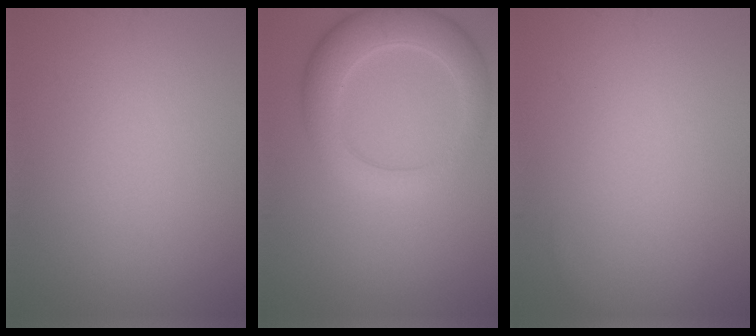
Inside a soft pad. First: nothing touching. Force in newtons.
{"total": 5.4, "press": 5.4, "slide": 0.3}
{"total": 0.6, "press": 0.6, "slide": 0.1}